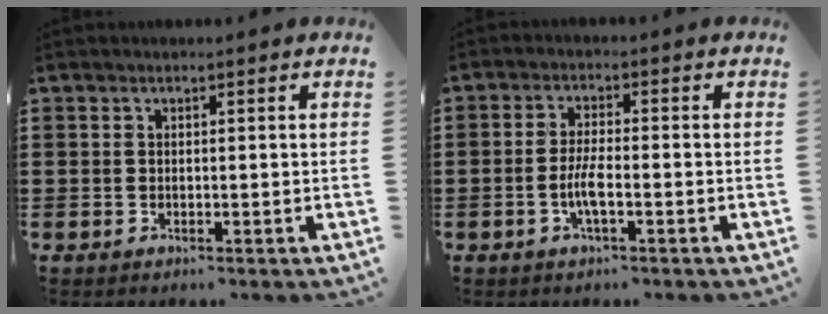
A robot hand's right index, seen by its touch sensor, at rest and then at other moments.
{"total": 4.0, "force": [-1.3, 0.9, 3.7], "torque": [-0.086, -0.005, -0.031]}